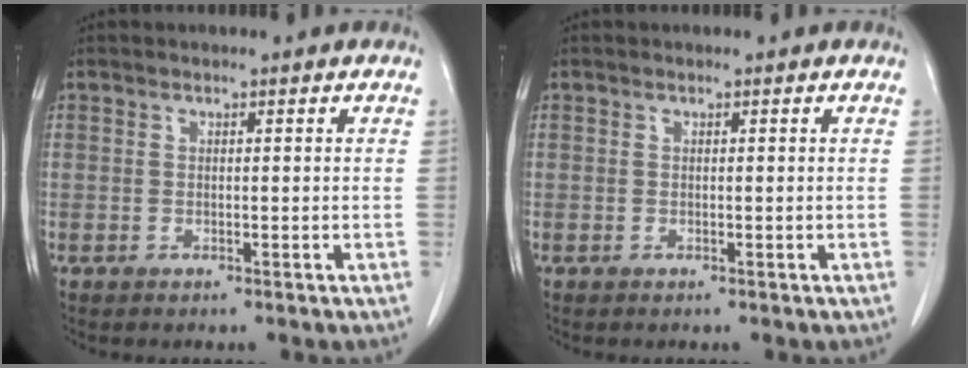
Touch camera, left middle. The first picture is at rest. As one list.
[{"total": 0.0}]